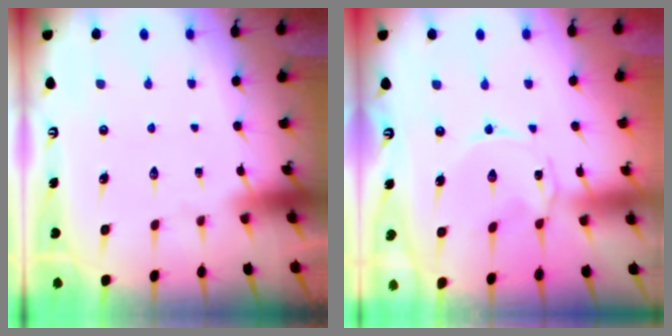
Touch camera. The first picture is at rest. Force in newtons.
{"total": 1.5, "press": 1.5, "slide": 0.3}